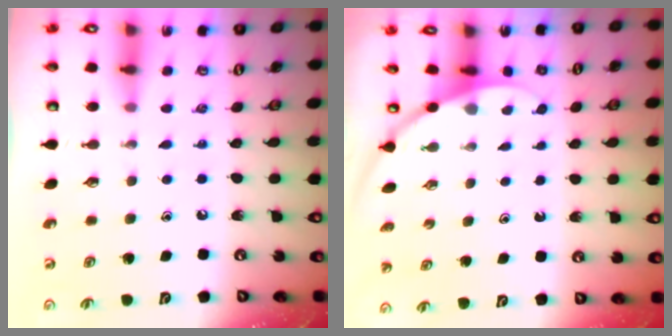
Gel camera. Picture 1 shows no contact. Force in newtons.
{"total": 4.1, "press": 4.1, "slide": 0.3}